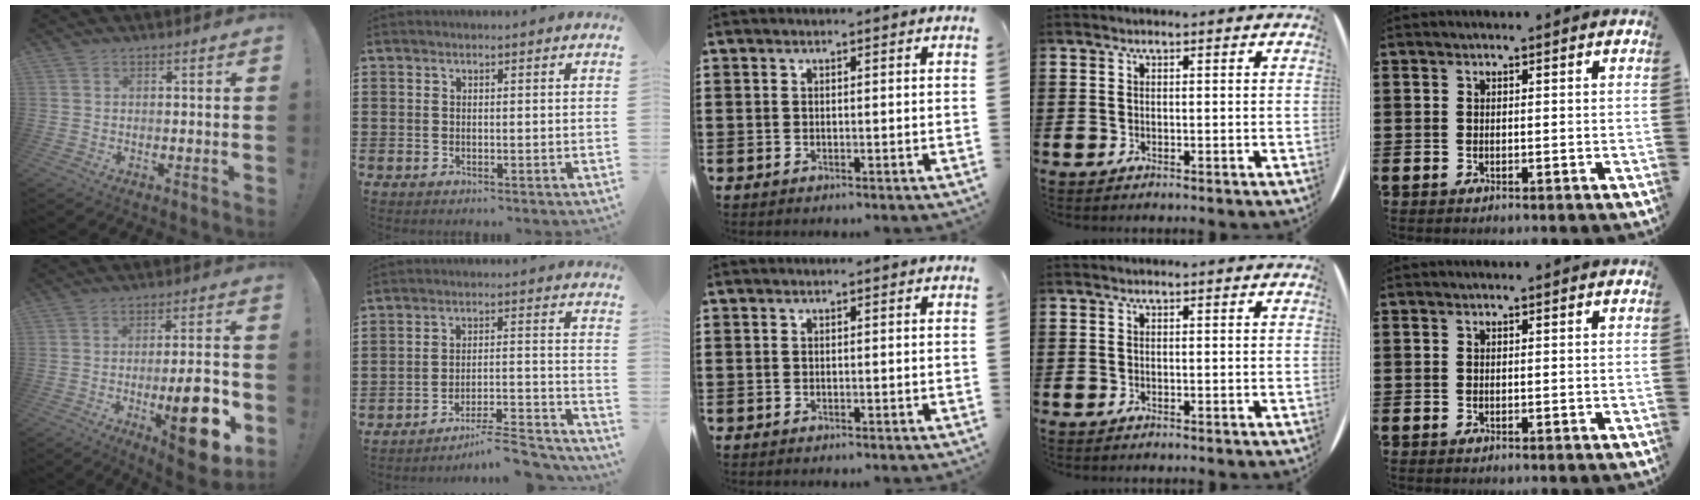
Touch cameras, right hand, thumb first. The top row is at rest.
{"thumb": {"total": 16.2, "force": [-4.6, 4.7, 14.8], "torque": [-0.197, 0.003, -0.064]}, "index": {"total": 6.5, "force": [-6.0, 0.5, 2.4], "torque": [-0.034, 0.002, -0.116]}}